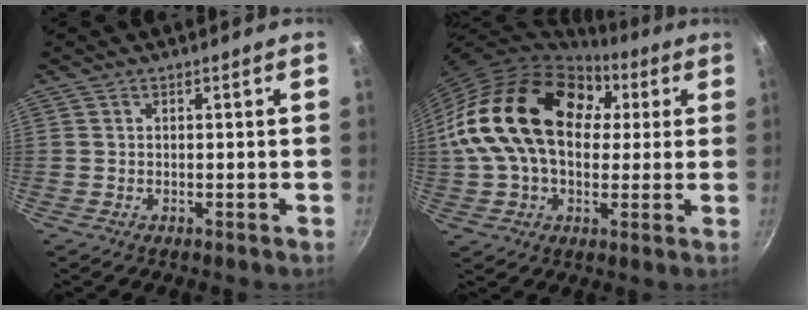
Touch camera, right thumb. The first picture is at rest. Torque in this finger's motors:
{"motor_torque": [-1.42, 3.11, 2.19, -0.27, 0.59]}